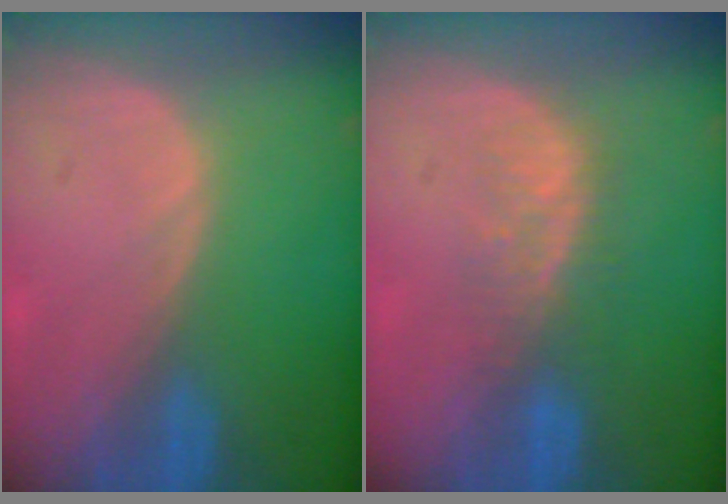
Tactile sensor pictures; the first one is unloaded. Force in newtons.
{"total": 4.5, "press": 4.2, "slide": 1.7}